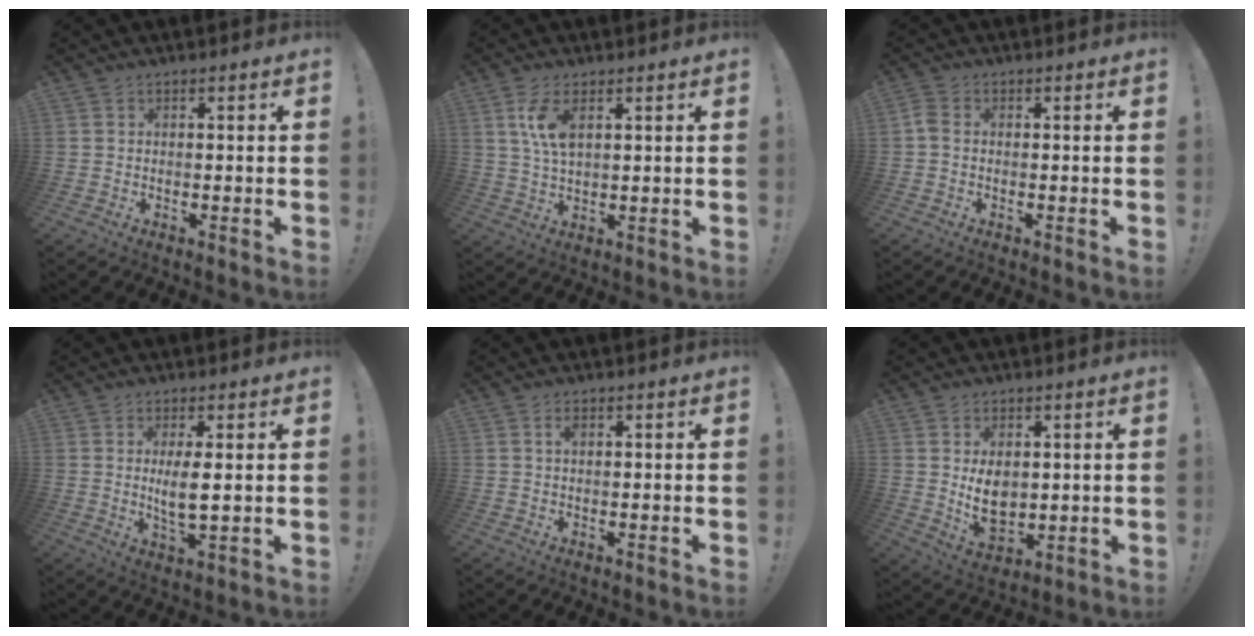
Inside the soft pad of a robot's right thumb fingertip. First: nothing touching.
{"total": 7.5, "force": [2.9, 3.2, 6.2], "torque": [-0.124, -0.007, 0.046]}
{"total": 2.6, "force": [-0.5, 1.6, 2.0], "torque": [-0.044, 0.006, -0.010]}
{"total": 6.1, "force": [1.0, 1.7, 5.8], "torque": [-0.108, -0.017, 0.012]}
{"total": 1.4, "force": [0.5, 0.7, 1.1], "torque": [-0.022, 0.003, 0.008]}
{"total": 8.5, "force": [1.4, 6.2, 5.6], "torque": [-0.083, -0.019, 0.028]}